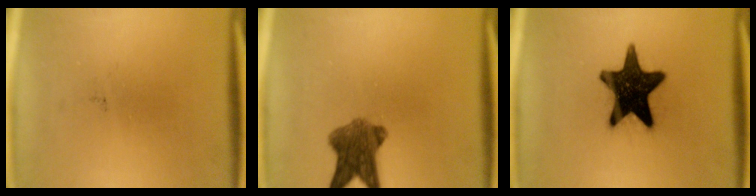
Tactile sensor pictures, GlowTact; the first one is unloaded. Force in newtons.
{"total": 7.3}
{"total": 17.0}